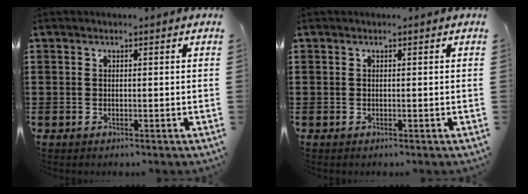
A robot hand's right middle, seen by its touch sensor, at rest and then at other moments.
{"total": 0.0}